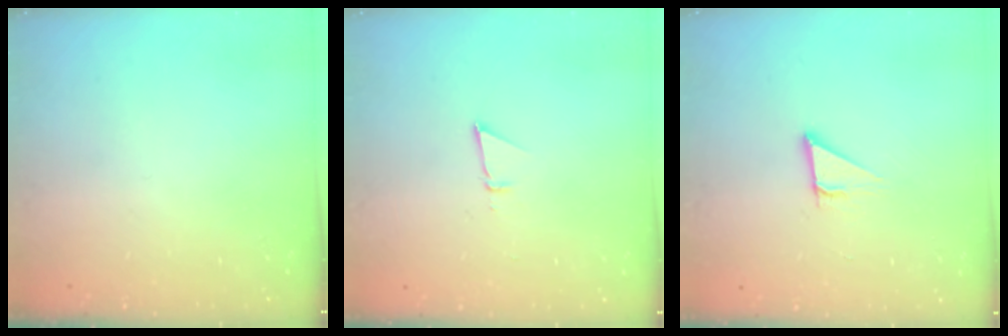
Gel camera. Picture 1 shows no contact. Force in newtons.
{"total": 3.0, "press": 2.9, "slide": 0.8}
{"total": 2.9, "press": 2.9, "slide": 0.1}